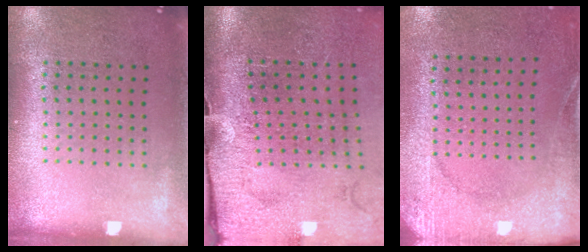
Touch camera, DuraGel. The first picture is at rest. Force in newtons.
{"total": 4.5, "press": 3.5, "slide": 2.9}
{"total": 2.7, "press": 2.3, "slide": 1.3}